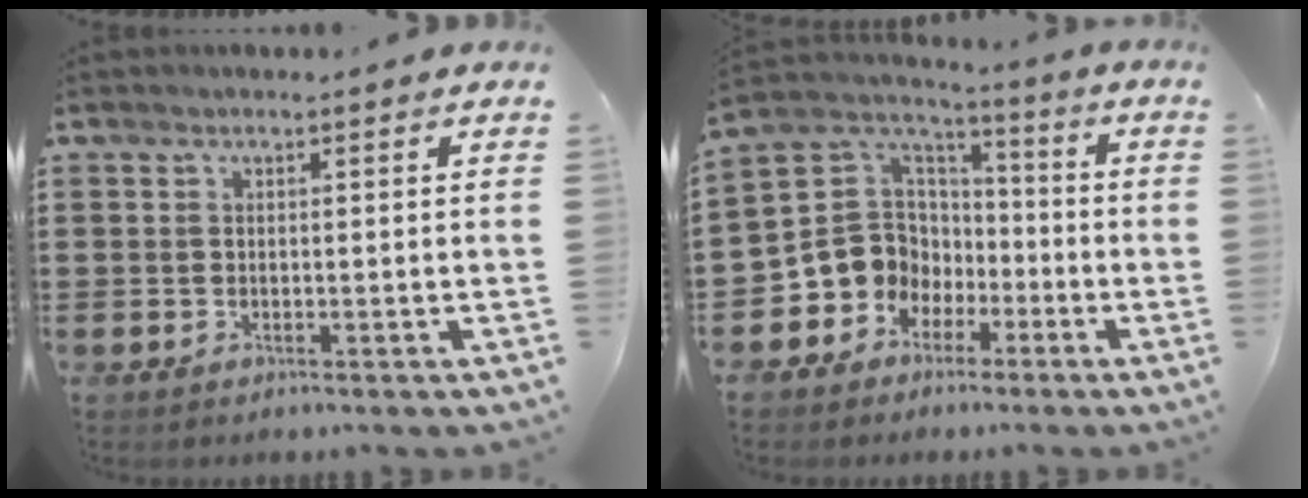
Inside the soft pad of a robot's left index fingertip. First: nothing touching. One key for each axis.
{"total": 9.5, "fx": -2.6, "fy": 8.8, "fz": 2.4, "tx": -0.091, "ty": -0.002, "tz": -0.045}